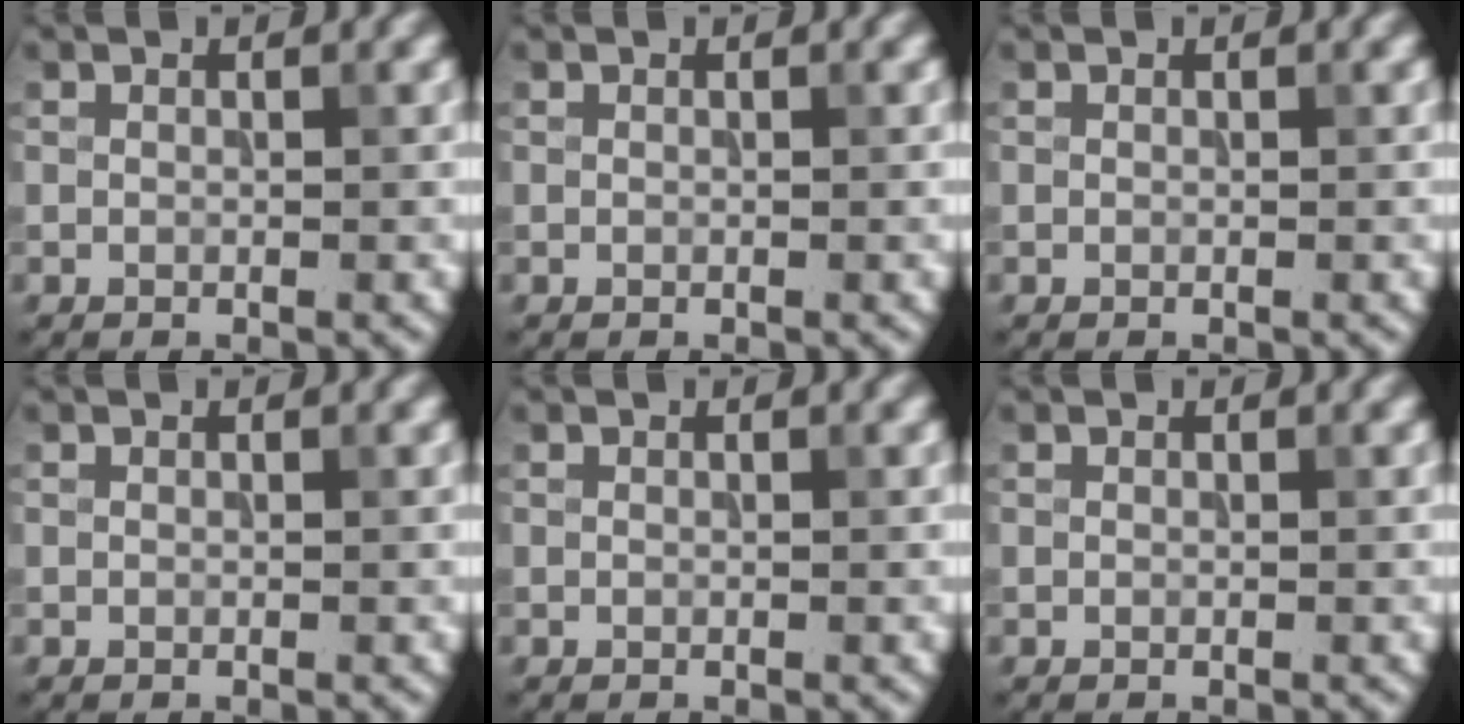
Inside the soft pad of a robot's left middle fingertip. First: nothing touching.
{"total": 0.0}
{"total": 0.0}
{"total": 0.0}
{"total": 0.0}
{"total": 0.0}